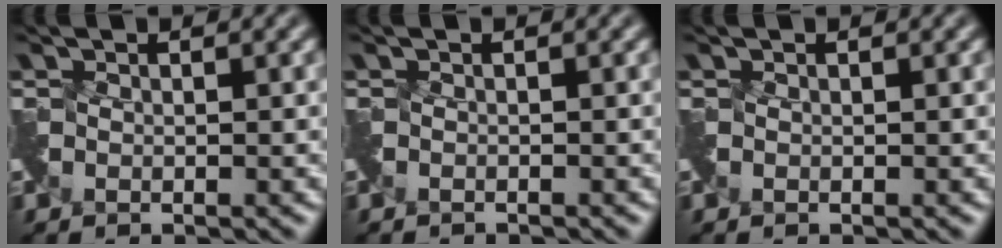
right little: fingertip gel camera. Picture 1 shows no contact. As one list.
[{"total": 1.2, "force": [-1.2, 0.0, 0.1], "torque": [0.001, -0.009, -0.026]}, {"total": 0.0}]